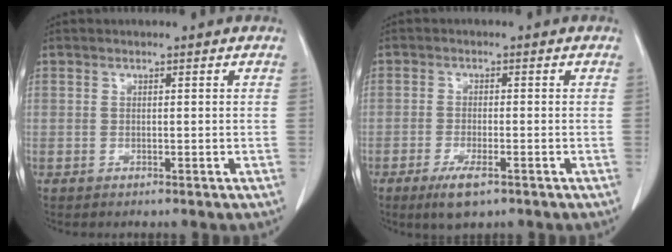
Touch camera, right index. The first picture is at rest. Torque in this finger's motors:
{"motor_torque": [0.41, -0.38, 0.15, 0.06]}